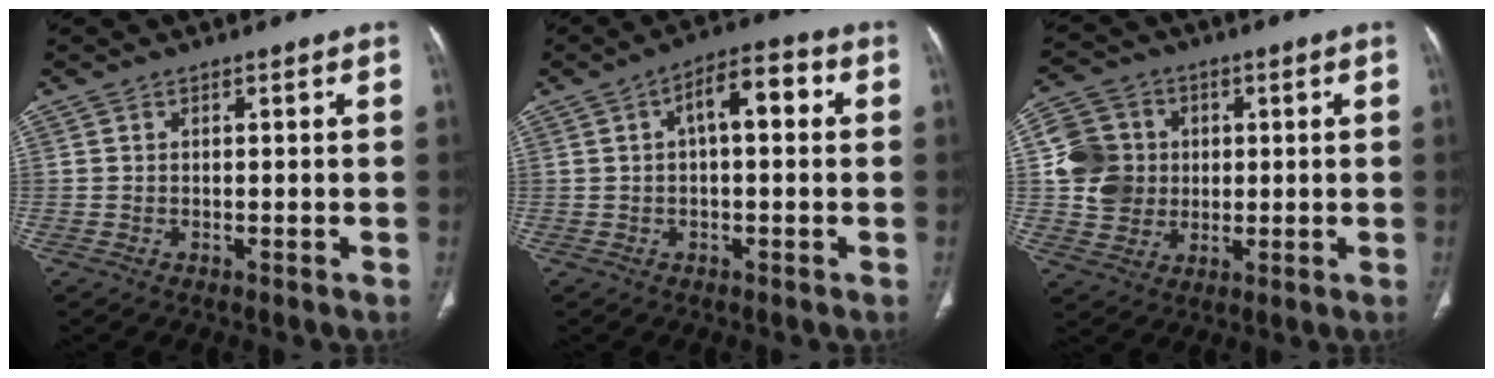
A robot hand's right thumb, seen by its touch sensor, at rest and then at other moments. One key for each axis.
{"total": 8.0, "fx": 1.5, "fy": 3.5, "fz": 6.9, "tx": -0.098, "ty": 0.028, "tz": 0.015}
{"total": 11.2, "fx": 0.8, "fy": 10.3, "fz": 4.4, "tx": -0.066, "ty": 0.010, "tz": 0.018}